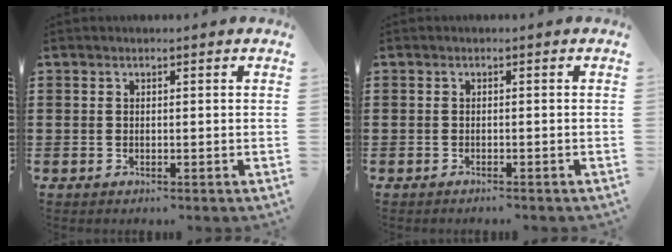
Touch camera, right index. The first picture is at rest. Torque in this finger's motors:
{"motor_torque": [1.22, 0.92, 0.00, -0.02]}